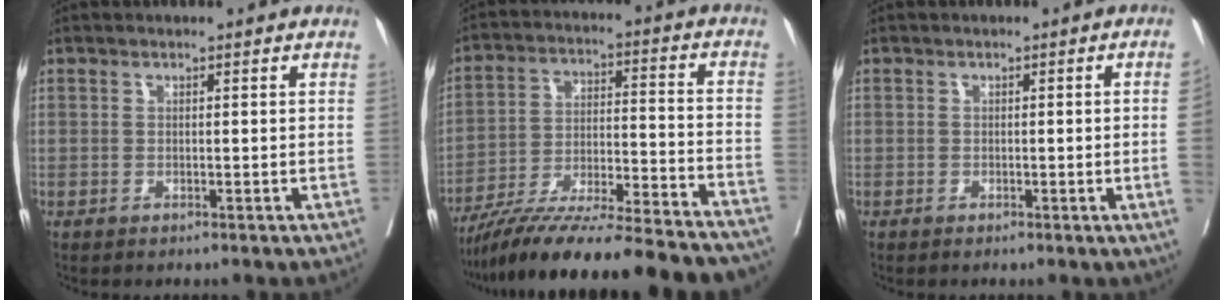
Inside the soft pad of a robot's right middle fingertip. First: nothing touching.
{"total": 26.0, "force": [-22.9, 1.0, 12.3], "torque": [-0.162, -0.037, -0.347]}
{"total": 2.2, "force": [-0.2, -0.5, 2.1], "torque": [-0.025, 0.001, 0.000]}